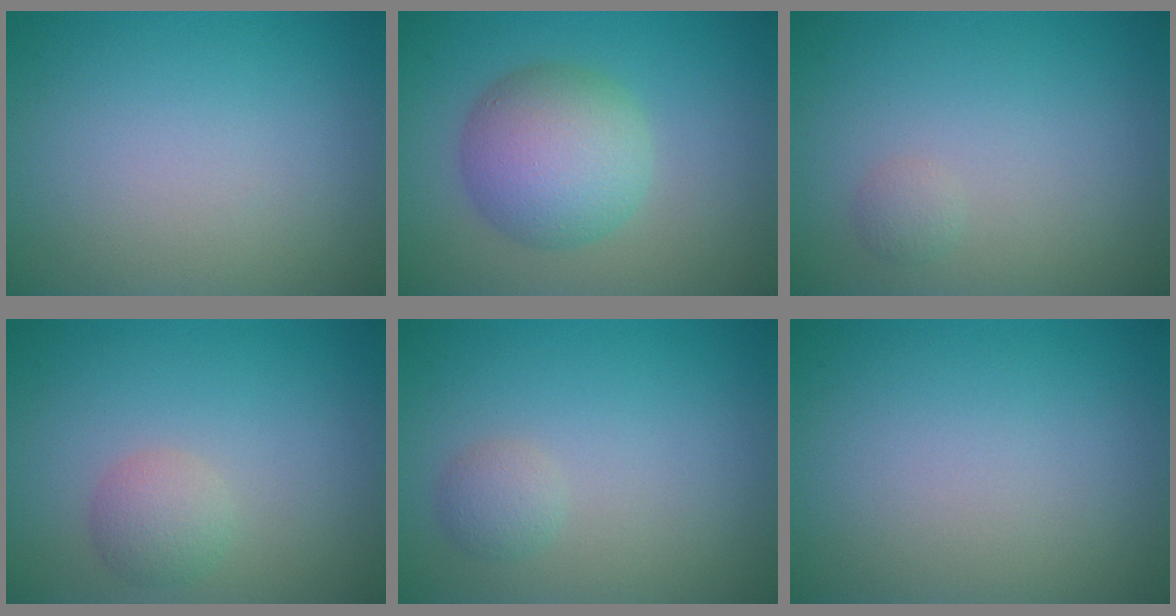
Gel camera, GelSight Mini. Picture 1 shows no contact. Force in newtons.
{"total": 6.3, "press": 6.3, "slide": 0.1}
{"total": 0.8, "press": 0.8, "slide": 0.1}
{"total": 2.2, "press": 2.2, "slide": 0.1}
{"total": 1.3, "press": 1.3, "slide": 0.1}
{"total": 0.0}